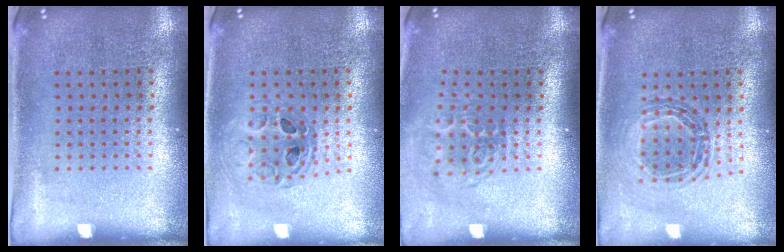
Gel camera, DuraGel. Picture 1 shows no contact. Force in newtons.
{"total": 0.7, "press": 0.7, "slide": 0.1}
{"total": 1.7, "press": 1.1, "slide": 1.2}
{"total": 0.9, "press": 0.9, "slide": 0.1}